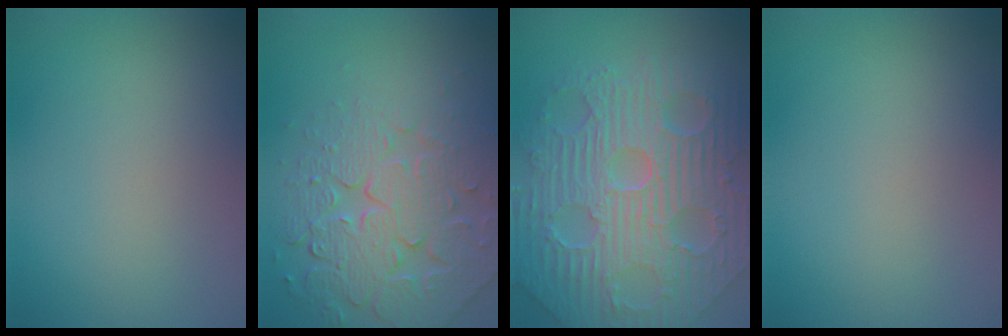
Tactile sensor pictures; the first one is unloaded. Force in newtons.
{"total": 7.2, "press": 5.7, "slide": 4.4}
{"total": 11.9, "press": 7.7, "slide": 9.0}
{"total": 0.0}